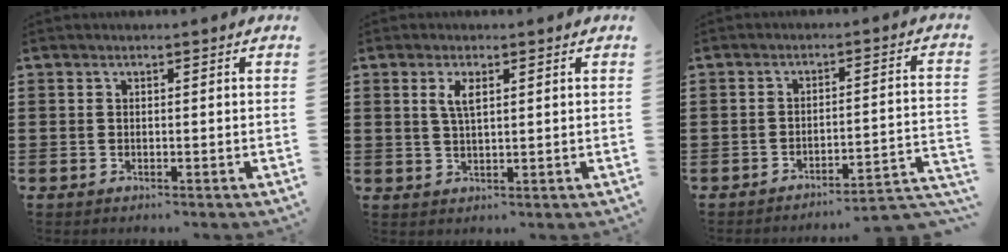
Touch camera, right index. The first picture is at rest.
{"total": 3.1, "force": [1.2, 1.0, 2.7], "torque": [-0.057, 0.006, 0.019]}
{"total": 3.7, "force": [-3.4, -0.4, 1.4], "torque": [-0.030, -0.018, -0.074]}